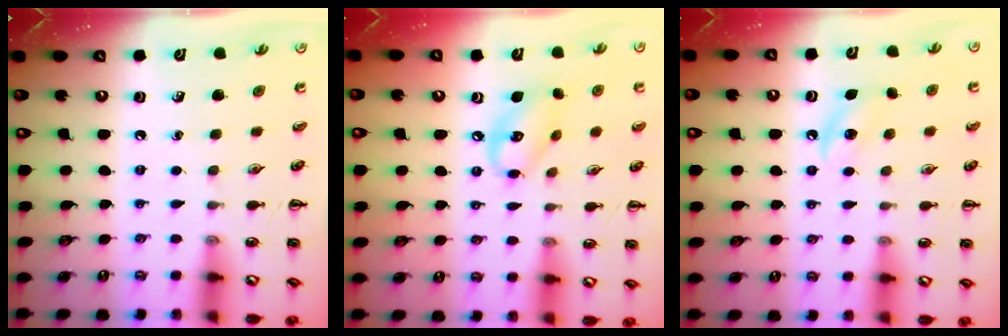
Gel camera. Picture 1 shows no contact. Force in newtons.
{"total": 10.1, "press": 9.9, "slide": 1.9}
{"total": 6.4, "press": 6.2, "slide": 1.8}